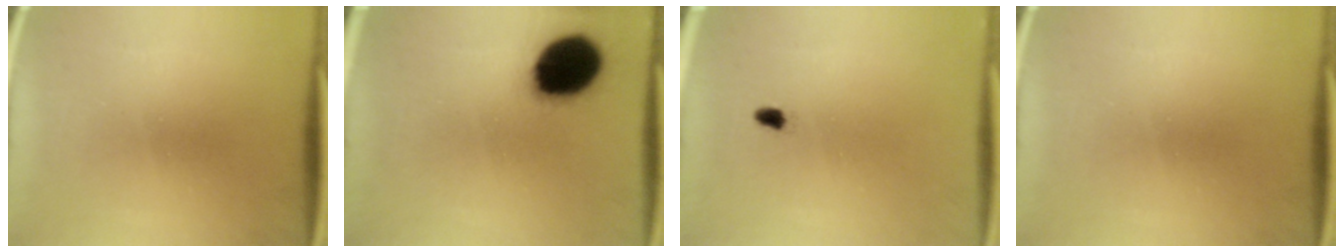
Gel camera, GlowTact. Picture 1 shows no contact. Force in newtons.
{"total": 18.8}
{"total": 1.3}
{"total": 0.0}